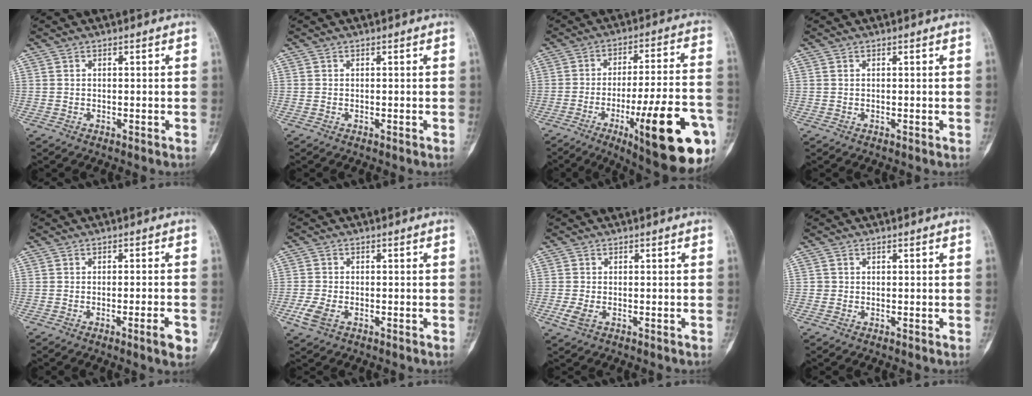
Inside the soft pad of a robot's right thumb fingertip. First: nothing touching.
{"total": 0.0}
{"total": 24.6, "force": [-9.4, 5.6, 22.0], "torque": [-0.271, 0.024, -0.128]}
{"total": 0.0}
{"total": 4.2, "force": [-1.9, 0.4, 3.8], "torque": [-0.053, 0.003, -0.028]}
{"total": 3.7, "force": [-1.7, 2.1, 2.6], "torque": [-0.065, 0.002, -0.035]}
{"total": 2.3, "force": [-0.8, 1.3, 1.8], "torque": [-0.046, -0.003, -0.019]}
{"total": 0.6, "force": [-0.1, 0.6, 0.0], "torque": [0.003, 0.004, -0.002]}